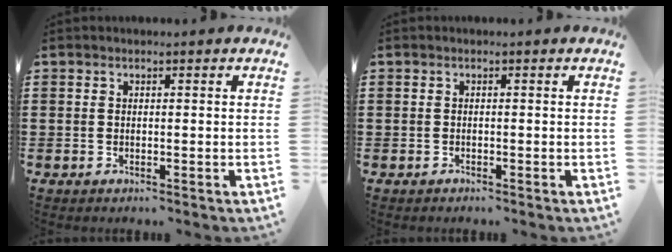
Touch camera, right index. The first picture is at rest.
{"total": 0.5, "force": [-0.4, 0.3, -0.1], "torque": [0.002, 0.005, -0.011]}